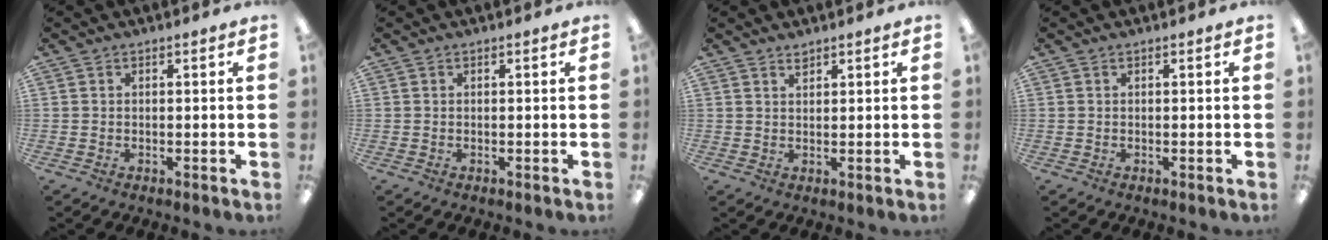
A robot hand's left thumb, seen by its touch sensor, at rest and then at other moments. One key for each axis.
{"total": 0.0}
{"total": 1.4, "fx": 1.4, "fy": 0.4, "fz": 0.3, "tx": -0.001, "ty": -0.004, "tz": 0.024}
{"total": 0.0}